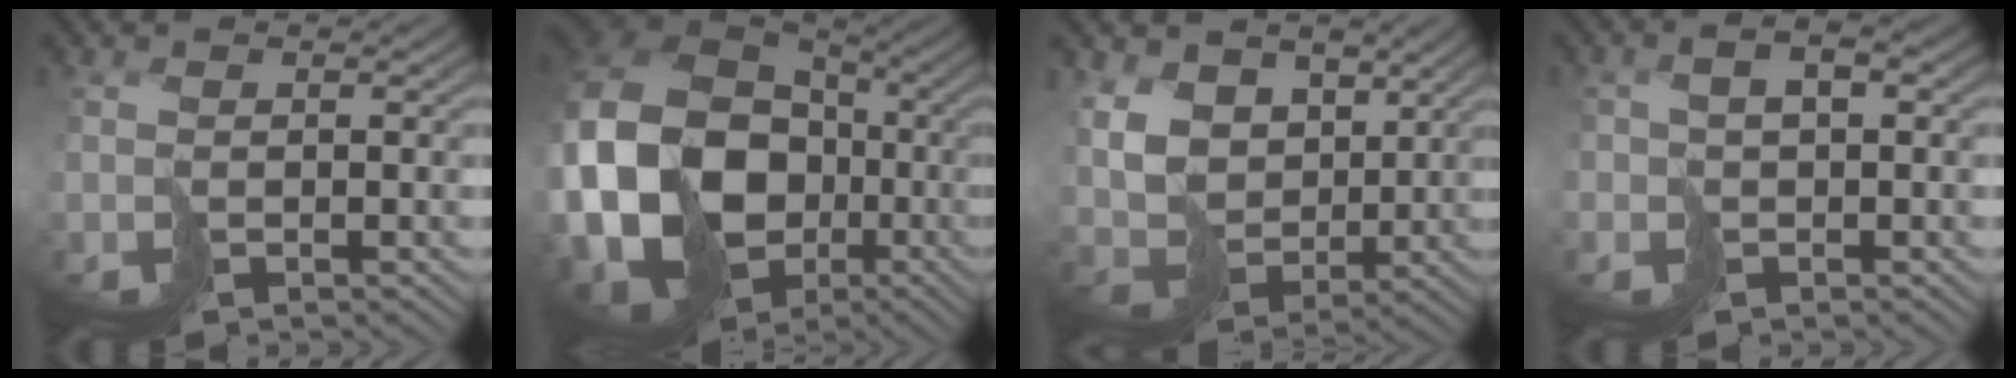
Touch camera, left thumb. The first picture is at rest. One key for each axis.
{"total": 20.7, "fx": -3.5, "fy": 16.7, "fz": 11.8, "tx": -0.289, "ty": -0.013, "tz": -0.055}
{"total": 9.1, "fx": 4.2, "fy": 6.8, "fz": 4.5, "tx": -0.136, "ty": -0.001, "tz": 0.076}
{"total": 3.5, "fx": 0.1, "fy": 2.3, "fz": 2.7, "tx": -0.059, "ty": 0.006, "tz": 0.000}